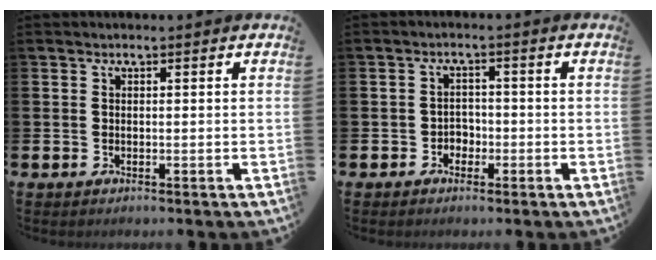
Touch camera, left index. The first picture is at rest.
{"total": 2.2, "force": [-1.3, 1.7, 0.5], "torque": [-0.006, 0.002, -0.032]}